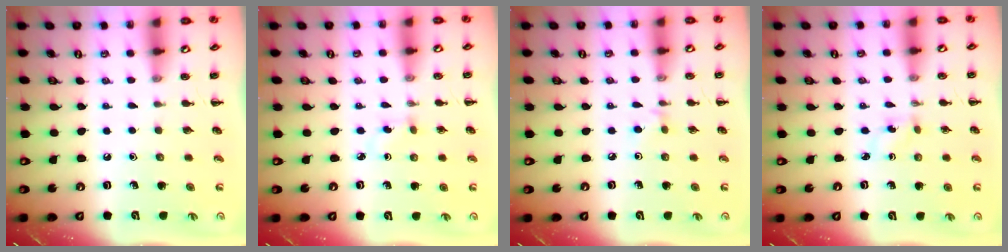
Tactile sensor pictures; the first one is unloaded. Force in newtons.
{"total": 2.4, "press": 2.2, "slide": 0.9}
{"total": 2.9, "press": 2.7, "slide": 1.2}
{"total": 2.2, "press": 2.1, "slide": 0.8}